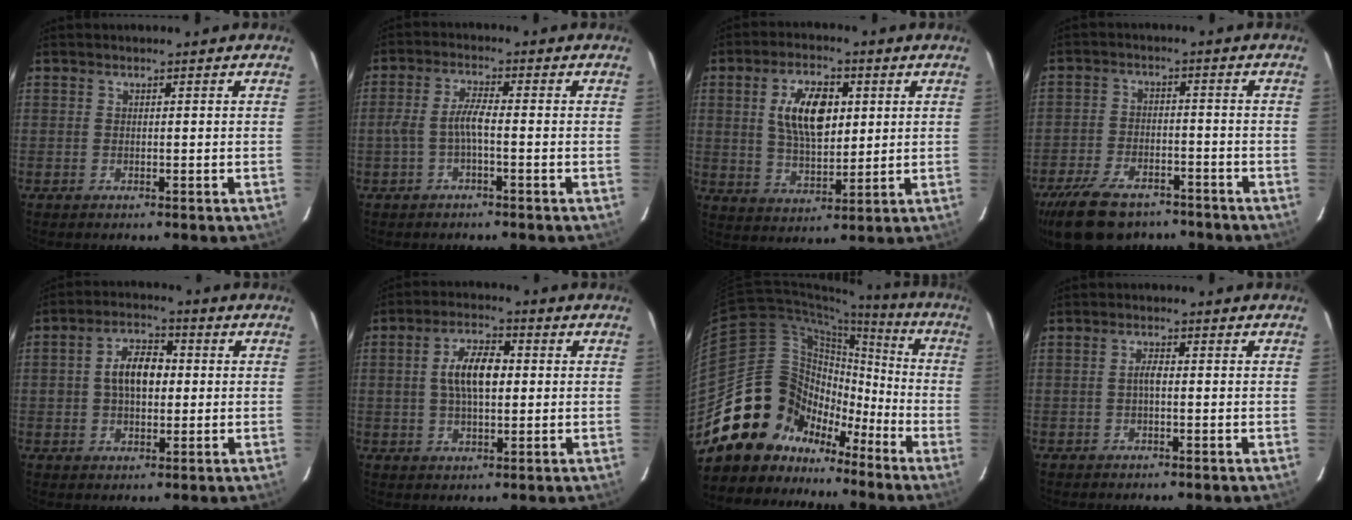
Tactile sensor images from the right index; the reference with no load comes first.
{"total": 3.8, "force": [-1.4, 0.5, 3.5], "torque": [-0.082, 0.010, -0.027]}
{"total": 11.3, "force": [2.8, 5.6, 9.4], "torque": [-0.173, 0.010, 0.054]}
{"total": 15.4, "force": [-11.4, 7.4, 7.1], "torque": [-0.170, -0.007, -0.179]}
{"total": 7.7, "force": [0.4, 4.7, 6.1], "torque": [-0.111, 0.019, 0.010]}
{"total": 8.3, "force": [0.8, 3.9, 7.3], "torque": [-0.136, 0.014, 0.016]}
{"total": 19.8, "force": [-12.1, 14.5, 6.1], "torque": [-0.135, 0.069, -0.198]}
{"total": 1.7, "force": [-0.3, 0.5, 1.6], "torque": [-0.031, 0.007, -0.008]}